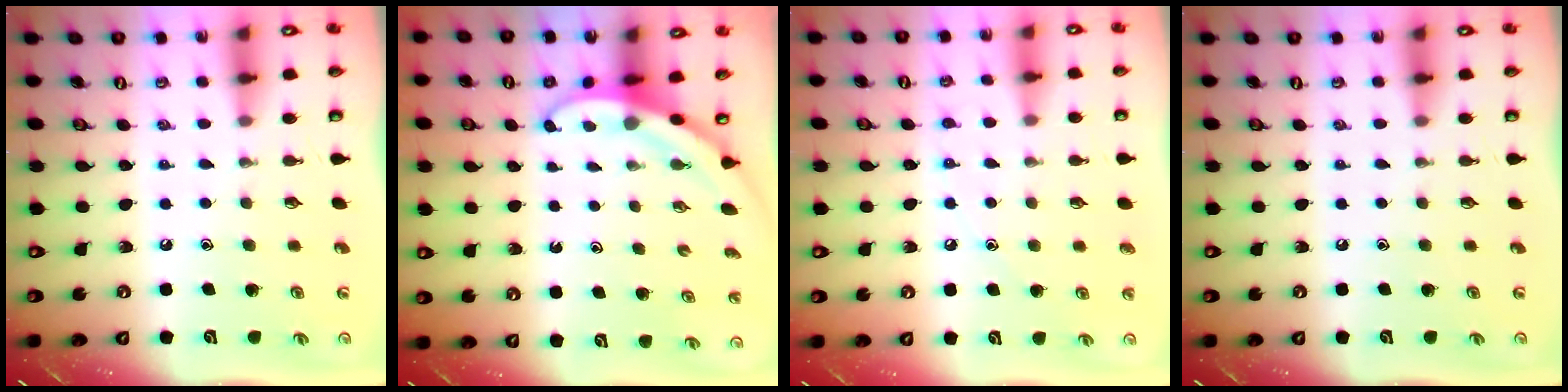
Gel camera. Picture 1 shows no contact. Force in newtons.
{"total": 3.4, "press": 3.4, "slide": 0.1}
{"total": 4.9, "press": 4.9, "slide": 0.5}
{"total": 0.0}